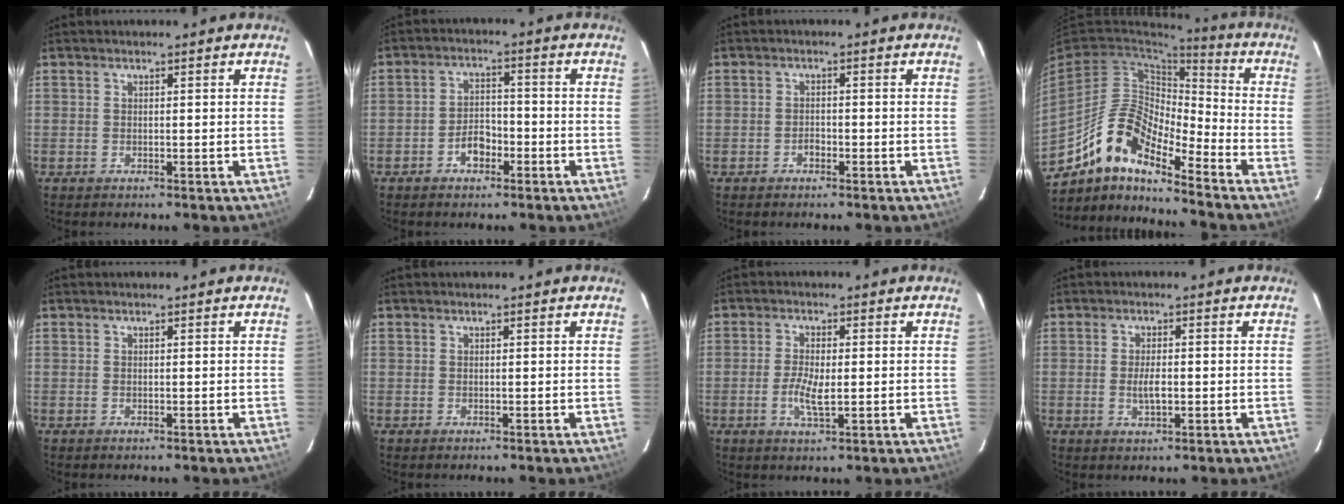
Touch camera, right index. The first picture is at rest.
{"total": 4.5, "force": [-2.6, 2.7, 2.4], "torque": [-0.049, 0.008, -0.040]}
{"total": 1.3, "force": [-0.9, 0.9, 0.4], "torque": [-0.008, 0.002, -0.014]}
{"total": 13.7, "force": [-10.0, 3.9, 8.5], "torque": [-0.156, 0.001, -0.199]}
{"total": 0.0}
{"total": 0.0}
{"total": 4.4, "force": [-0.9, 1.5, 4.1], "torque": [-0.084, -0.006, -0.019]}
{"total": 3.2, "force": [-0.5, 1.3, 2.8], "torque": [-0.052, -0.006, -0.007]}